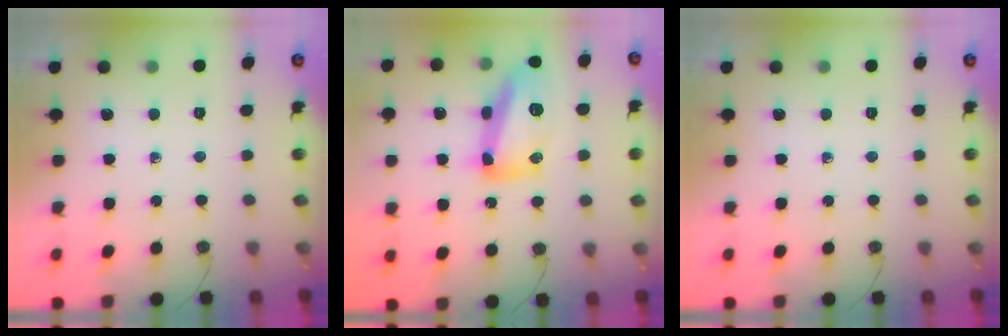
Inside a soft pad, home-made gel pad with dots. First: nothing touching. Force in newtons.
{"total": 15.5, "press": 15.5, "slide": 1.1}
{"total": 0.0}